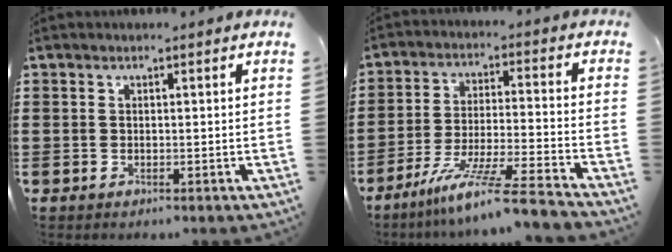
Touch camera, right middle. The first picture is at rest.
{"total": 10.2, "force": [-8.2, -0.7, 6.0], "torque": [-0.116, -0.009, -0.161]}